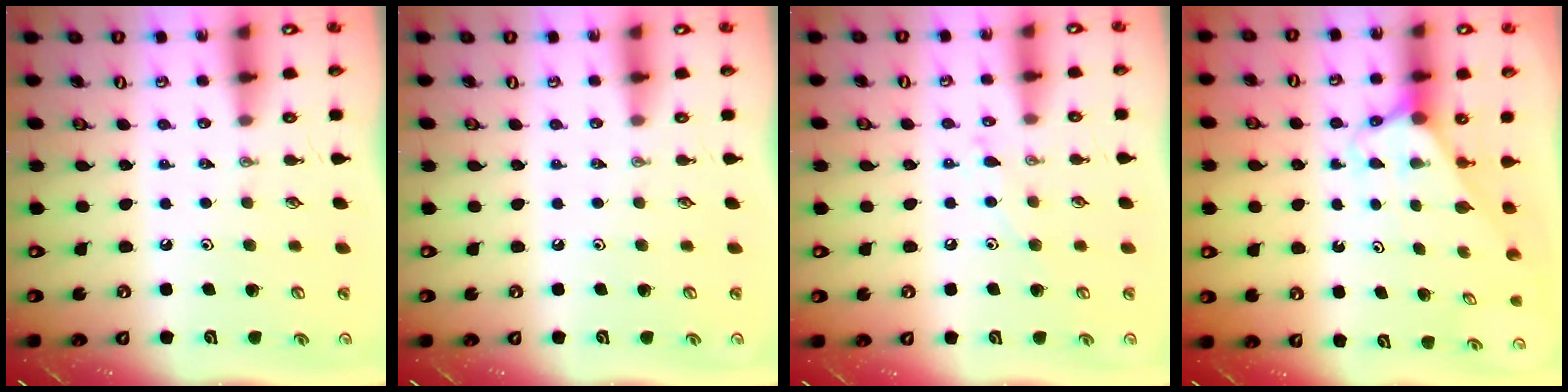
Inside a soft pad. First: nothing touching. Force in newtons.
{"total": 0.0}
{"total": 7.0, "press": 6.9, "slide": 0.5}
{"total": 2.7, "press": 2.7, "slide": 0.1}